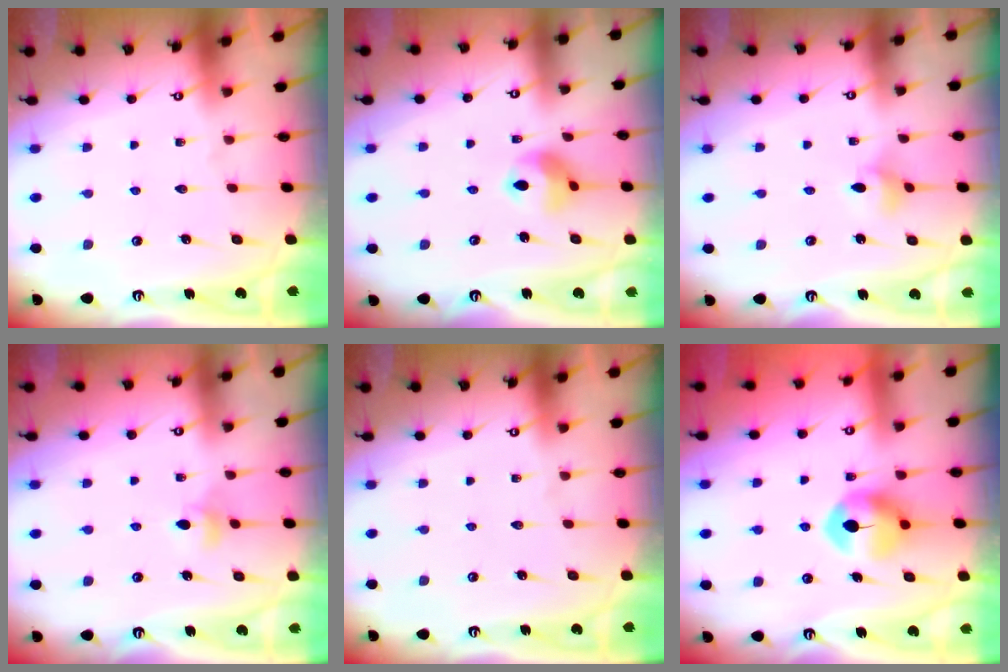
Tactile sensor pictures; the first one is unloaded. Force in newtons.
{"total": 8.6, "press": 8.5, "slide": 0.8}
{"total": 4.2, "press": 4.2, "slide": 0.7}
{"total": 4.6, "press": 4.4, "slide": 1.0}
{"total": 0.0}
{"total": 9.7, "press": 9.7, "slide": 0.5}